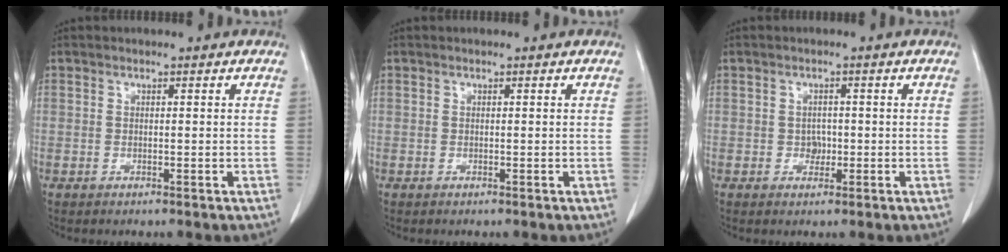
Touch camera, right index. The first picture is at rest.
{"total": 0.0}
{"total": 1.7, "force": [-0.3, 1.4, 0.9], "torque": [-0.013, 0.004, -0.003]}